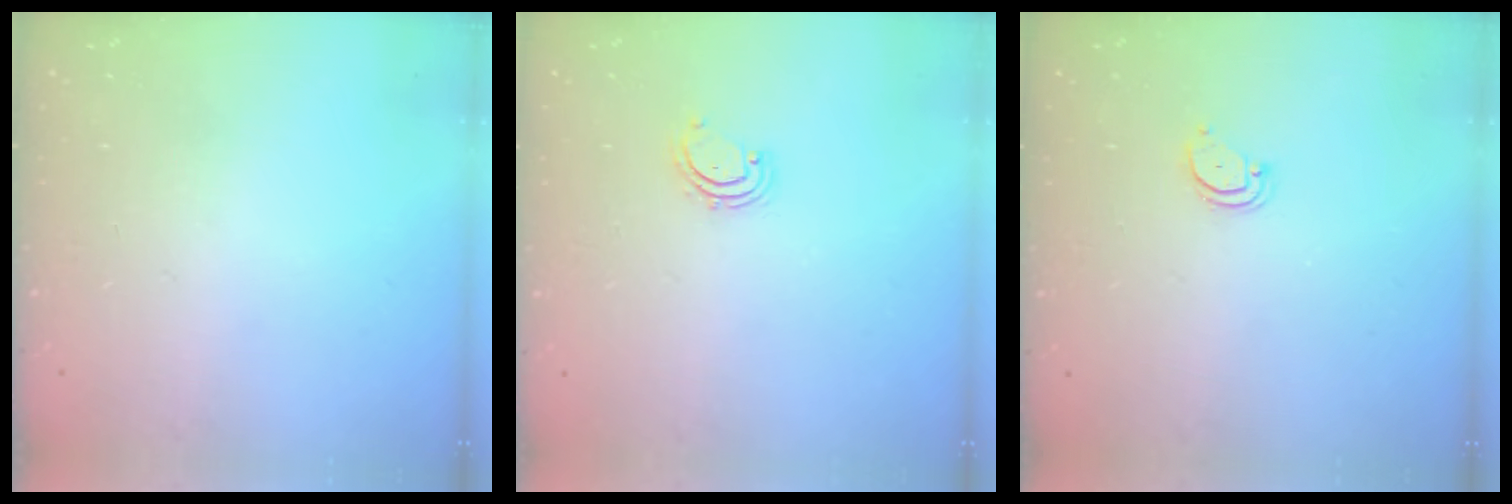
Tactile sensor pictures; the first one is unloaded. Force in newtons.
{"total": 2.6, "press": 2.6, "slide": 0.3}
{"total": 3.0, "press": 3.0, "slide": 0.3}